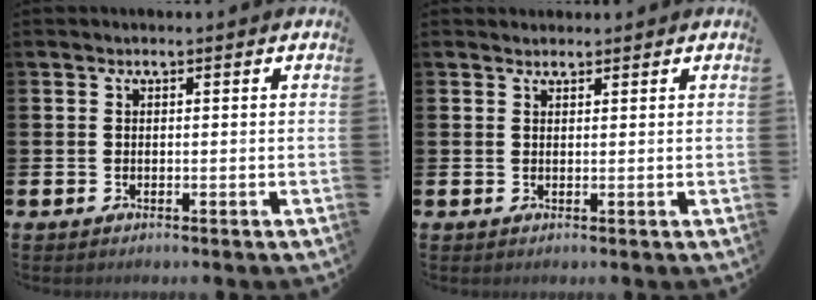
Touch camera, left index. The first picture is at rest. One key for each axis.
{"total": 1.2, "fx": 1.1, "fy": 0.4, "fz": 0.0, "tx": 0.013, "ty": -0.002, "tz": 0.019}